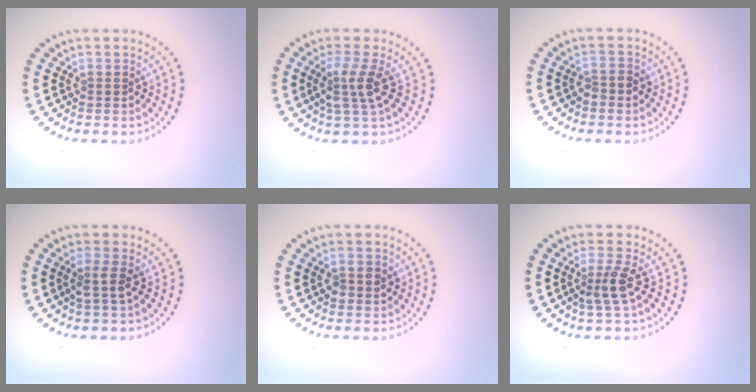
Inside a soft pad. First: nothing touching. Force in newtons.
{"total": 2.7, "press": 2.1, "slide": 1.7}
{"total": 1.4, "press": 1.2, "slide": 0.5}
{"total": 1.7, "press": 1.4, "slide": 1.0}
{"total": 1.4, "press": 1.4, "slide": 0.2}
{"total": 2.3, "press": 1.8, "slide": 1.4}